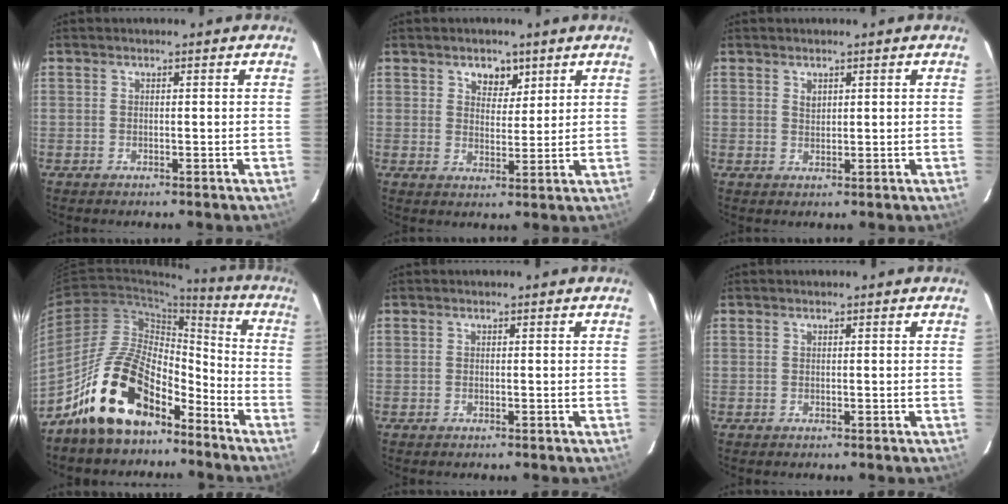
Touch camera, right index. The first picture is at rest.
{"total": 4.4, "force": [2.7, 3.0, 1.8], "torque": [-0.018, -0.003, 0.044]}
{"total": 1.3, "force": [0.8, 0.9, 0.5], "torque": [-0.006, 0.003, 0.015]}
{"total": 17.4, "force": [-11.9, 8.2, 9.7], "torque": [-0.180, 0.030, -0.202]}
{"total": 0.0}
{"total": 0.0}